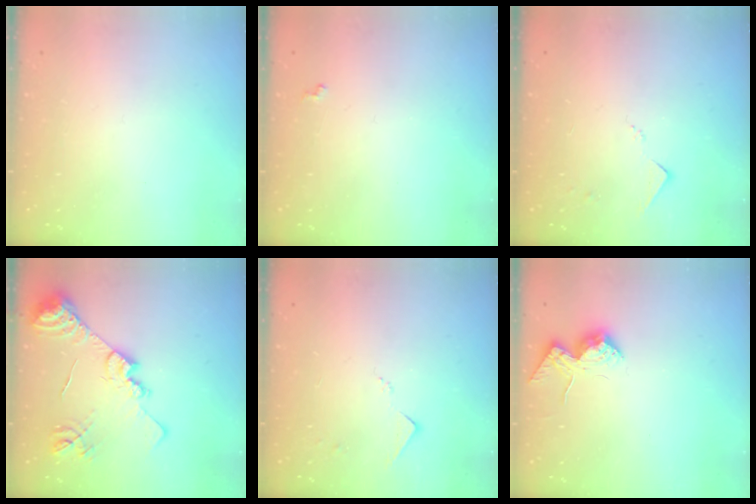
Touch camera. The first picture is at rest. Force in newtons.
{"total": 4.2, "press": 4.2, "slide": 0.5}
{"total": 5.3, "press": 5.3, "slide": 0.6}
{"total": 18.3, "press": 18.2, "slide": 1.9}
{"total": 5.3, "press": 5.3, "slide": 0.6}
{"total": 11.8, "press": 11.8, "slide": 0.4}